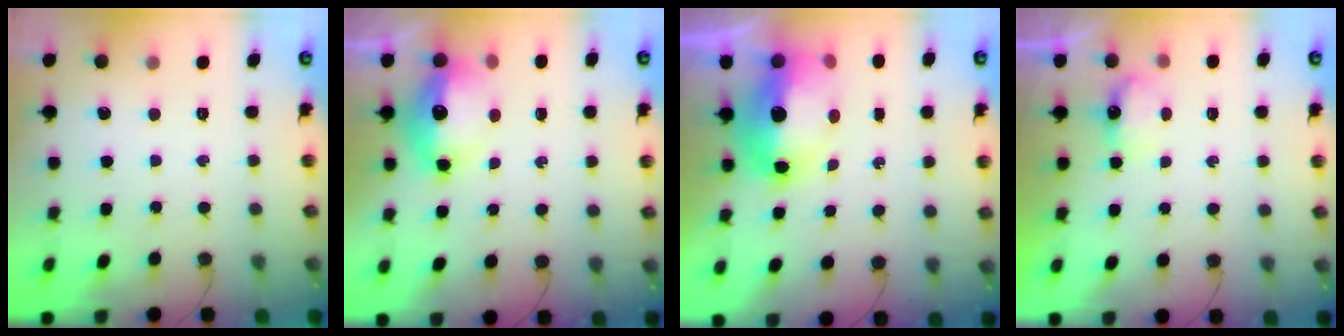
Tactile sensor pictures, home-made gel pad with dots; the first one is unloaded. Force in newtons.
{"total": 11.1, "press": 11.0, "slide": 1.1}
{"total": 12.7, "press": 12.6, "slide": 1.4}
{"total": 5.2, "press": 5.1, "slide": 0.7}